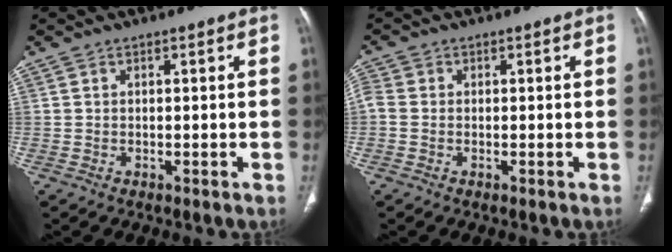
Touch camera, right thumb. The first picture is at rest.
{"total": 2.2, "force": [-0.3, 1.8, 1.3], "torque": [-0.037, 0.004, -0.014]}